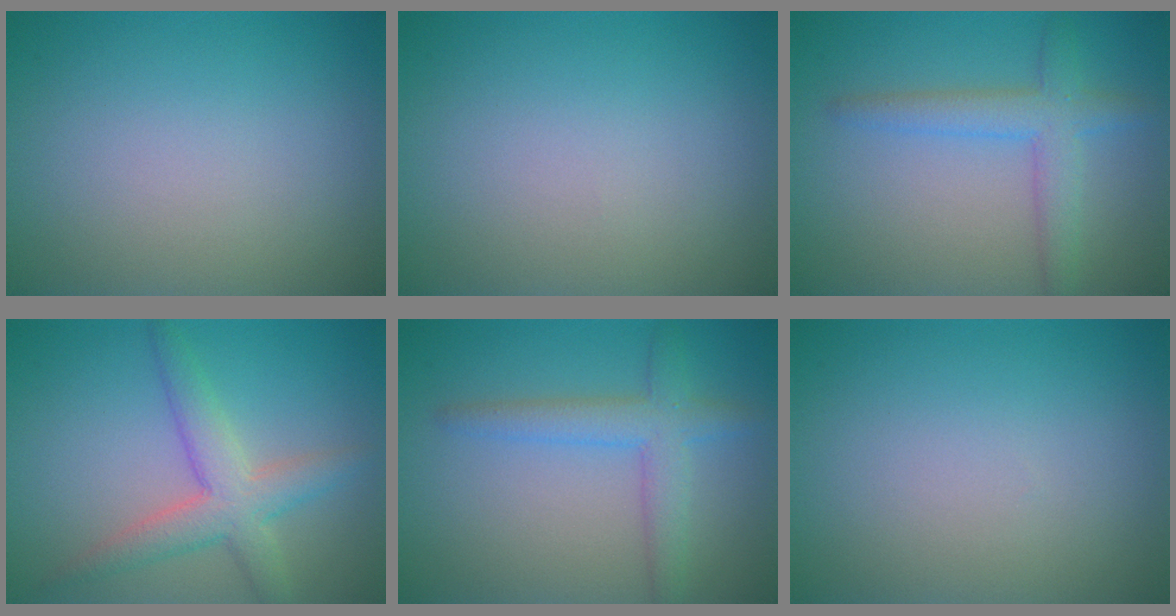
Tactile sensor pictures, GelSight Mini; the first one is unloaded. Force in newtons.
{"total": 0.0}
{"total": 3.6, "press": 3.6, "slide": 0.0}
{"total": 4.3, "press": 4.3, "slide": 0.3}
{"total": 3.6, "press": 3.6, "slide": 0.0}
{"total": 0.0}